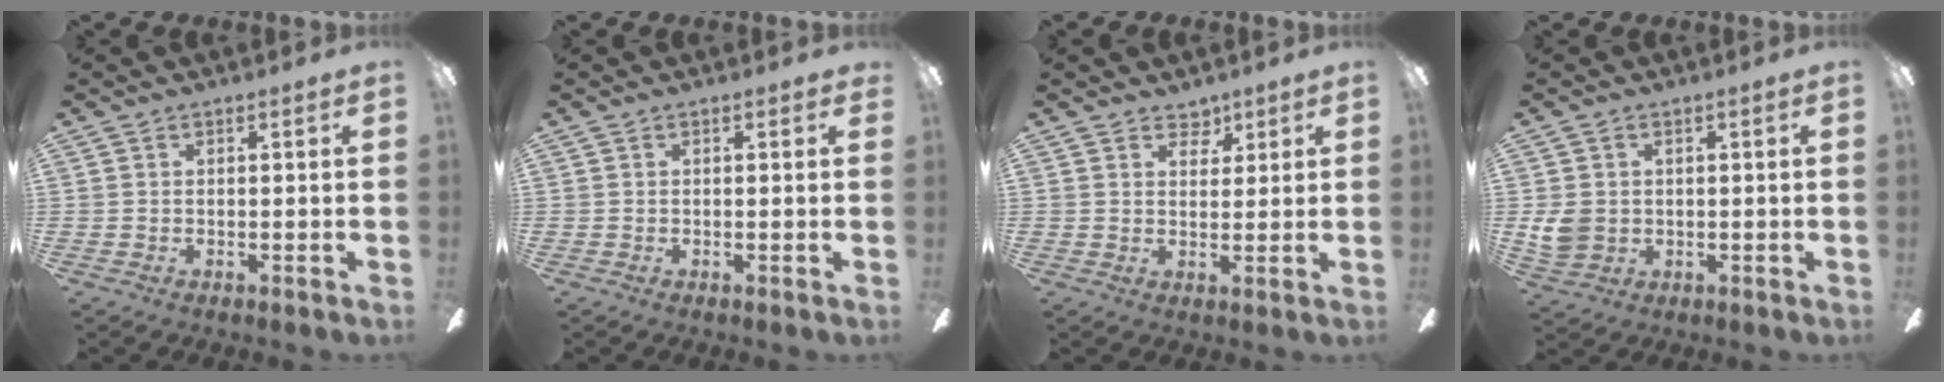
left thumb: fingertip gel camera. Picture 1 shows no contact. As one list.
[{"total": 0.0}, {"total": 4.1, "force": [3.1, 2.5, 1.0], "torque": [0.004, -0.015, 0.051]}, {"total": 5.6, "force": [0.4, 4.8, 2.8], "torque": [-0.067, 0.004, 0.009]}]